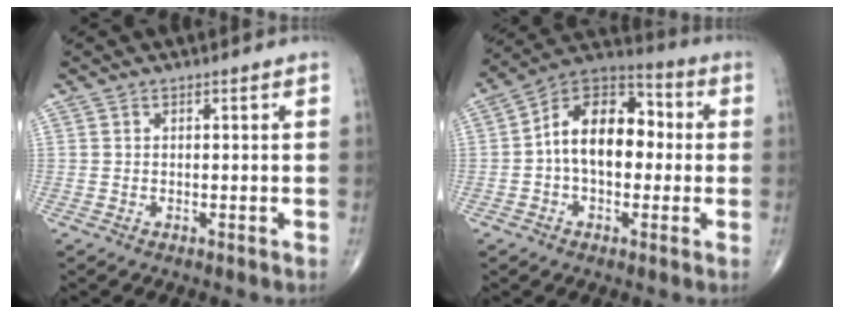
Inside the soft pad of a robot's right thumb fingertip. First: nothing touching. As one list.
[{"total": 14.8, "force": [0.2, 9.4, 11.5], "torque": [-0.153, 0.039, -0.012]}]